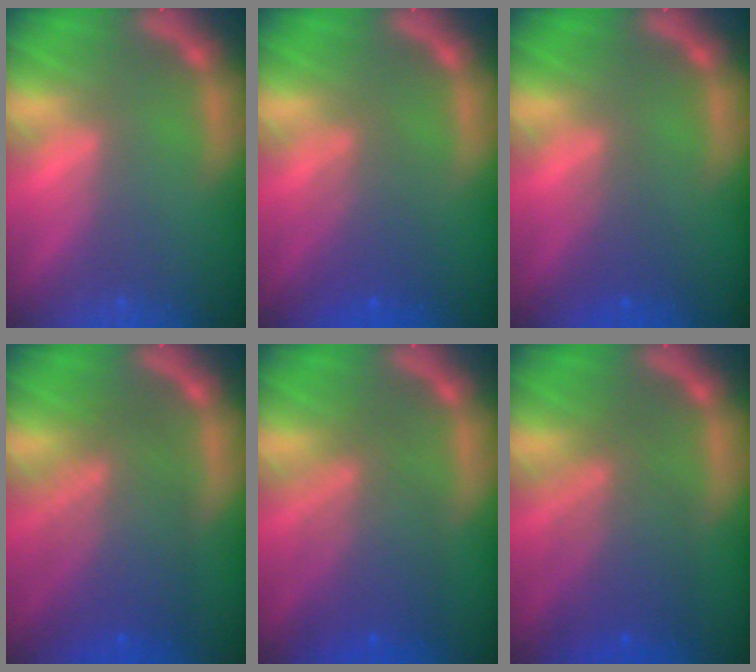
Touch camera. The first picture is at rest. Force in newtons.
{"total": 3.6}
{"total": 2.0}
{"total": 7.5}
{"total": 6.0}
{"total": 6.0}